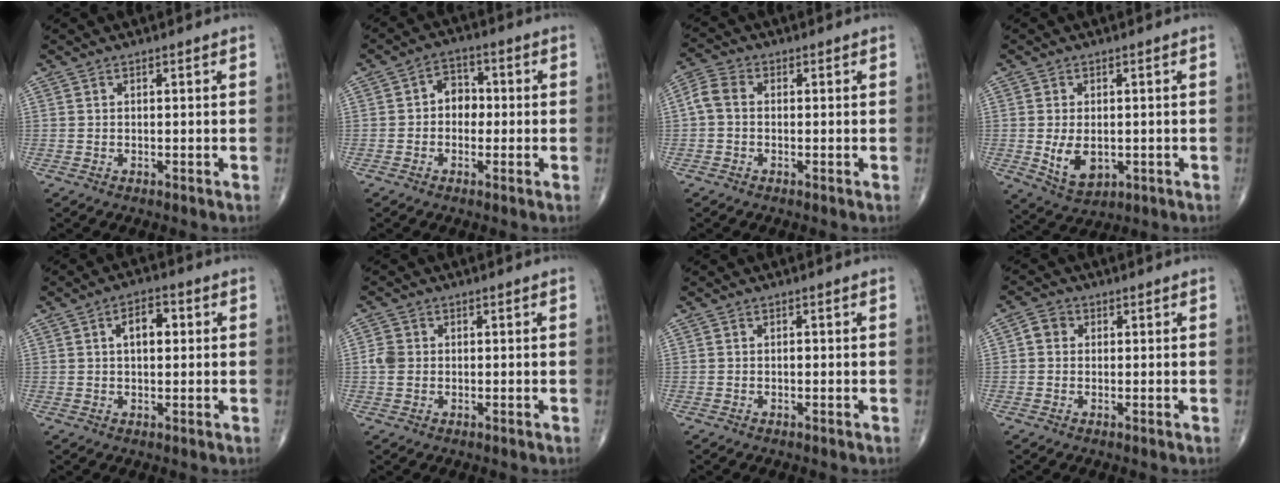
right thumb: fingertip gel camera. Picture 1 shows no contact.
{"total": 5.0, "force": [-0.4, 4.0, 3.0], "torque": [-0.017, 0.018, -0.019]}
{"total": 4.1, "force": [-0.2, 2.9, 2.9], "torque": [-0.061, 0.012, -0.014]}
{"total": 6.6, "force": [-0.8, 4.2, 5.0], "torque": [-0.073, -0.010, -0.002]}
{"total": 5.5, "force": [1.1, 3.0, 4.4], "torque": [-0.058, 0.010, 0.012]}
{"total": 3.1, "force": [0.0, 2.6, 1.6], "torque": [-0.030, 0.007, -0.004]}
{"total": 0.6, "force": [-0.1, 0.4, 0.4], "torque": [-0.005, 0.001, -0.004]}
{"total": 3.0, "force": [0.3, 2.6, 1.4], "torque": [-0.012, 0.007, 0.001]}